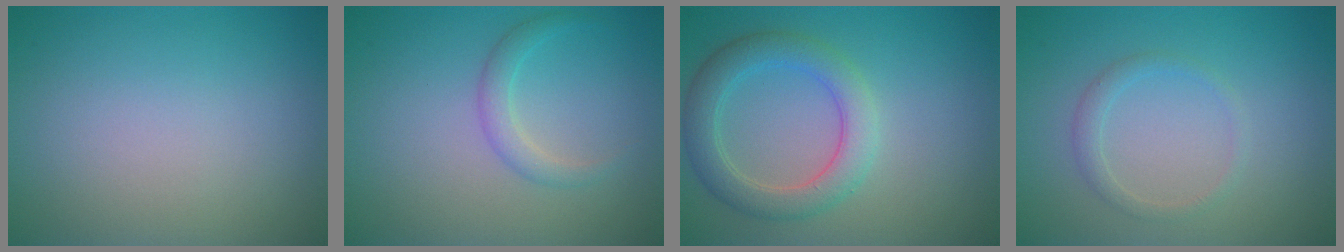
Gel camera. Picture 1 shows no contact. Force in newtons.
{"total": 1.7, "press": 1.7, "slide": 0.1}
{"total": 4.2, "press": 4.2, "slide": 0.3}
{"total": 1.3, "press": 1.3, "slide": 0.2}